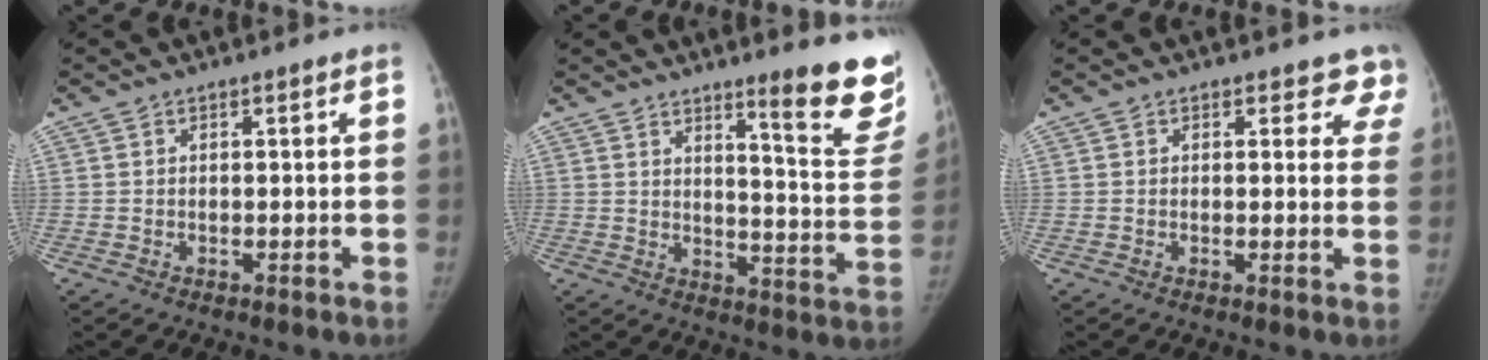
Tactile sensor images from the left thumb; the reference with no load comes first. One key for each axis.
{"total": 15.6, "fx": 11.0, "fy": 2.4, "fz": 10.9, "tx": -0.102, "ty": -0.092, "tz": 0.147}
{"total": 5.1, "fx": 4.4, "fy": 2.5, "fz": 0.5, "tx": 0.042, "ty": -0.018, "tz": 0.024}